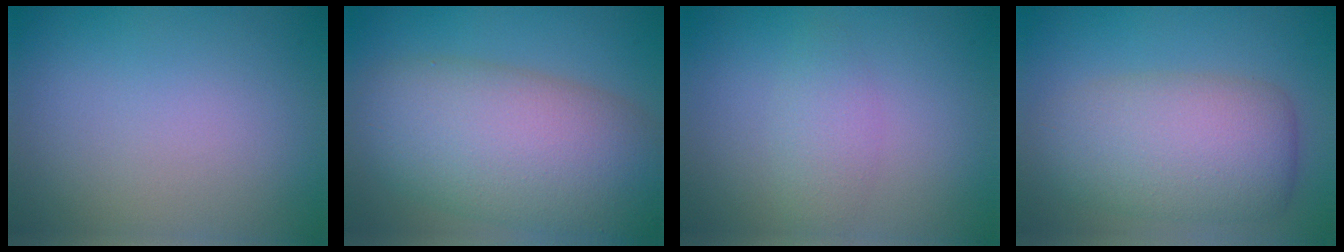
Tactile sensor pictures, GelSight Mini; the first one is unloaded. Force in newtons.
{"total": 11.4, "press": 11.3, "slide": 0.8}
{"total": 2.0, "press": 2.0, "slide": 0.2}
{"total": 7.5, "press": 7.4, "slide": 0.6}